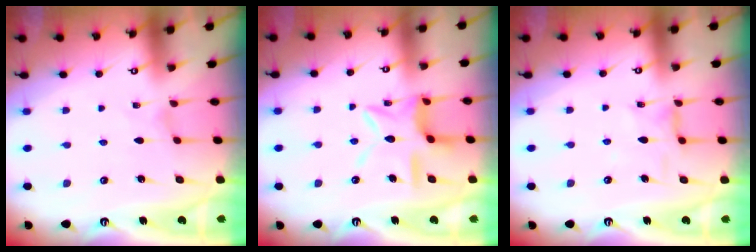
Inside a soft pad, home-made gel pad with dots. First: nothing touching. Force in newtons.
{"total": 13.3, "press": 13.3, "slide": 1.1}
{"total": 2.4, "press": 2.3, "slide": 0.3}